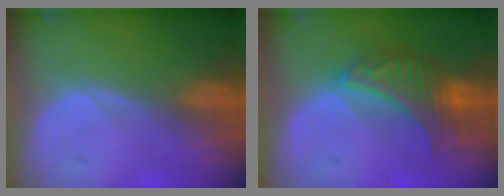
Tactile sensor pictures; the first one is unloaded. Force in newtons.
{"total": 6.8, "press": 6.8, "slide": 0.2}